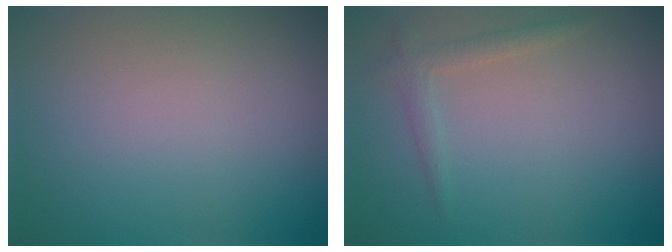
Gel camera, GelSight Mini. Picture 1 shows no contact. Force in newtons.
{"total": 1.5, "press": 1.5, "slide": 0.1}